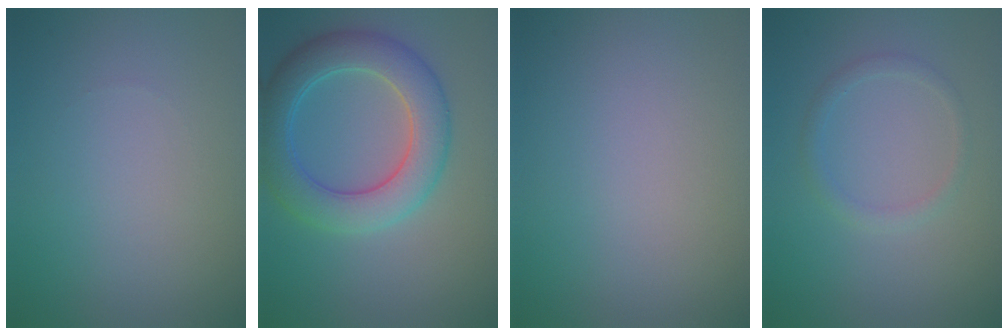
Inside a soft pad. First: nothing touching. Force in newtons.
{"total": 6.4, "press": 6.3, "slide": 0.4}
{"total": 0.0}
{"total": 1.3, "press": 1.3, "slide": 0.1}